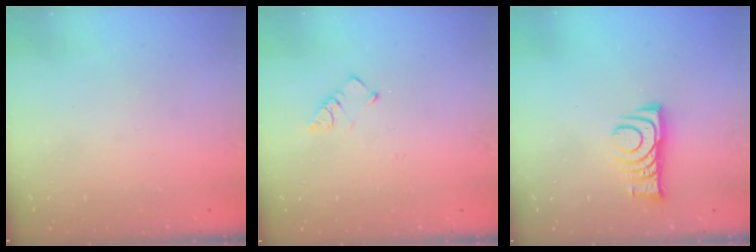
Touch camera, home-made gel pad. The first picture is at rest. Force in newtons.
{"total": 2.7, "press": 2.7, "slide": 0.4}
{"total": 9.1, "press": 9.1, "slide": 0.1}